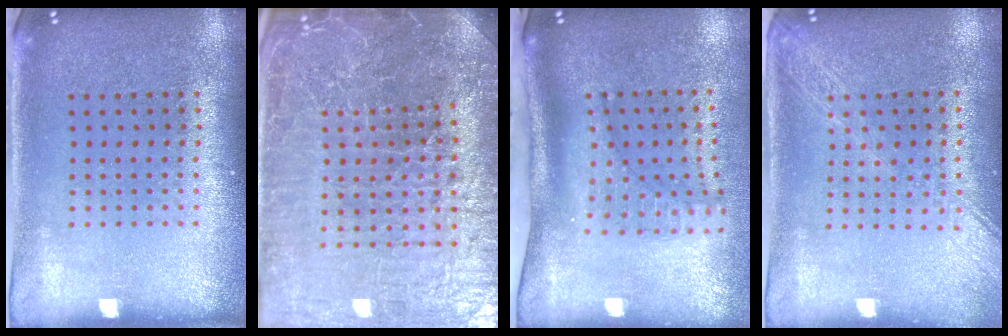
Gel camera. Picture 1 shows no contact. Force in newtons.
{"total": 5.7, "press": 5.3, "slide": 2.0}
{"total": 2.1, "press": 1.5, "slide": 1.5}
{"total": 1.9, "press": 1.7, "slide": 1.0}